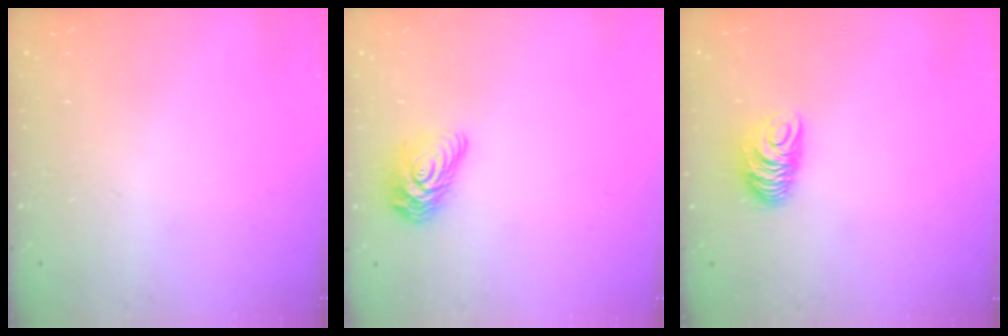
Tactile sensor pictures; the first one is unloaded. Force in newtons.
{"total": 11.2, "press": 11.2, "slide": 0.3}
{"total": 8.2, "press": 8.2, "slide": 0.5}